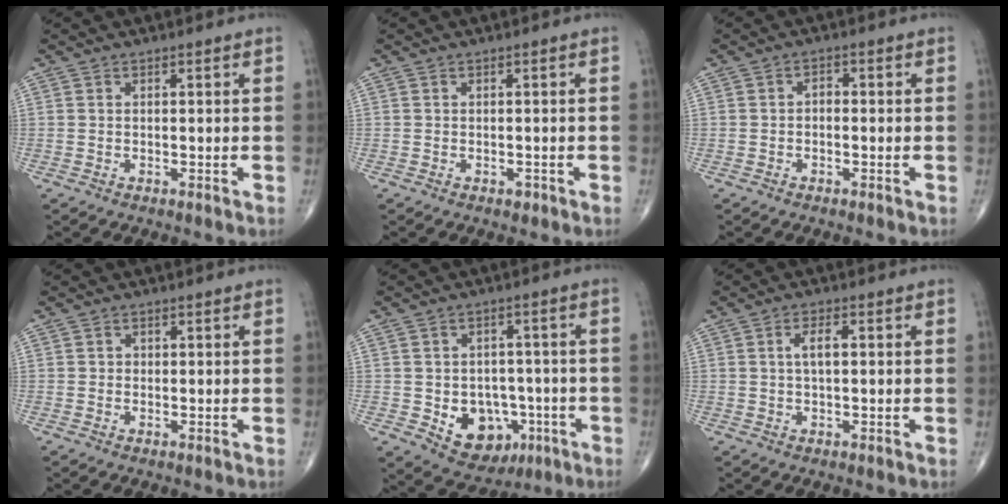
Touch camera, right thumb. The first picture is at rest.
{"total": 0.8, "force": [-0.4, 0.5, 0.4], "torque": [-0.001, 0.001, -0.006]}
{"total": 1.4, "force": [-0.4, 1.0, 1.0], "torque": [-0.004, 0.008, -0.013]}
{"total": 0.8, "force": [0.0, 0.7, 0.2], "torque": [0.003, 0.002, 0.000]}
{"total": 11.3, "force": [-3.4, 8.6, 6.4], "torque": [-0.051, 0.022, -0.034]}
{"total": 3.2, "force": [0.4, 1.3, 2.9], "torque": [-0.050, 0.005, 0.006]}